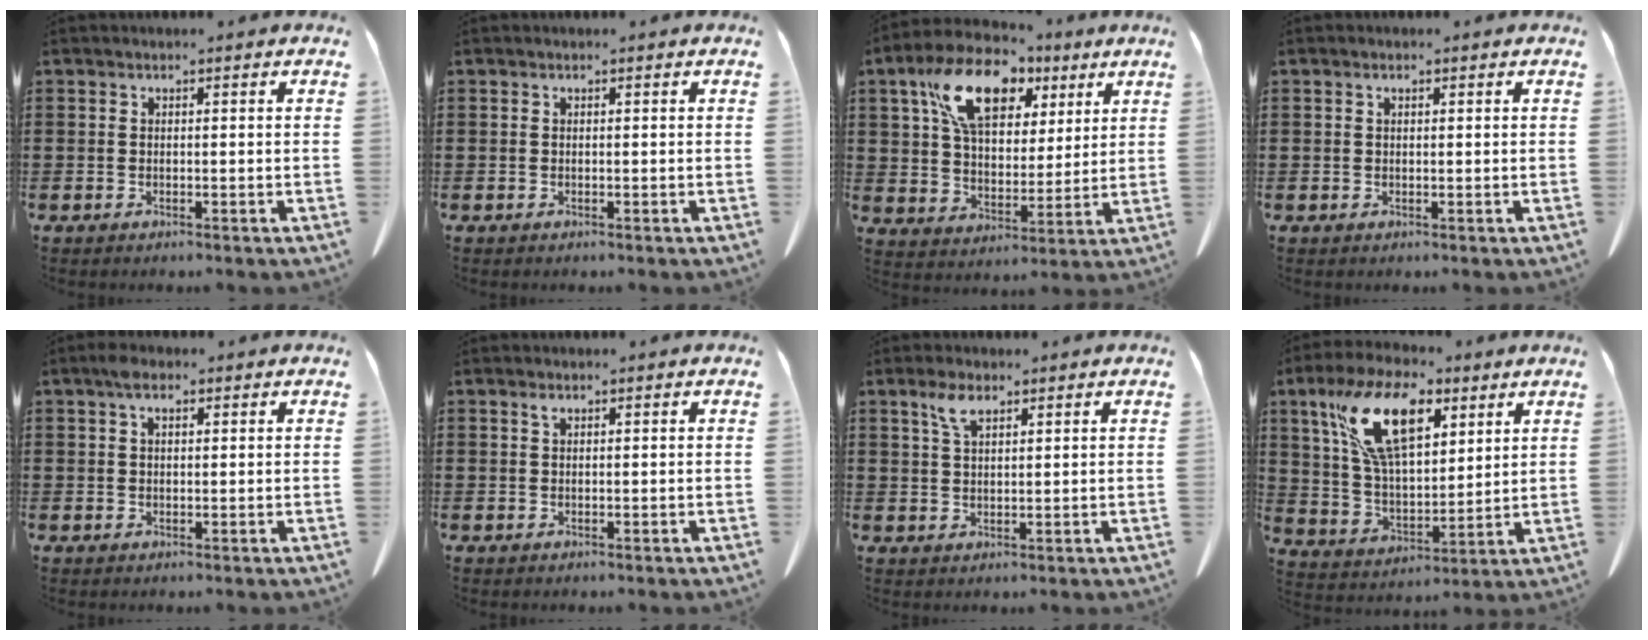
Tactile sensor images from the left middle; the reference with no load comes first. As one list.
[{"total": 0.0}, {"total": 14.0, "force": [7.1, 8.0, 9.0], "torque": [-0.179, 0.010, 0.132]}, {"total": 0.9, "force": [0.4, 0.4, 0.7], "torque": [-0.015, 0.004, 0.007]}, {"total": 2.9, "force": [1.6, 1.3, 2.1], "torque": [-0.046, 0.008, 0.028]}, {"total": 0.8, "force": [0.4, 0.3, 0.6], "torque": [-0.015, 0.001, 0.008]}, {"total": 4.0, "force": [2.4, 1.4, 2.9], "torque": [-0.066, 0.005, 0.043]}, {"total": 15.4, "force": [8.0, 7.0, 11.2], "torque": [-0.244, 0.002, 0.144]}]